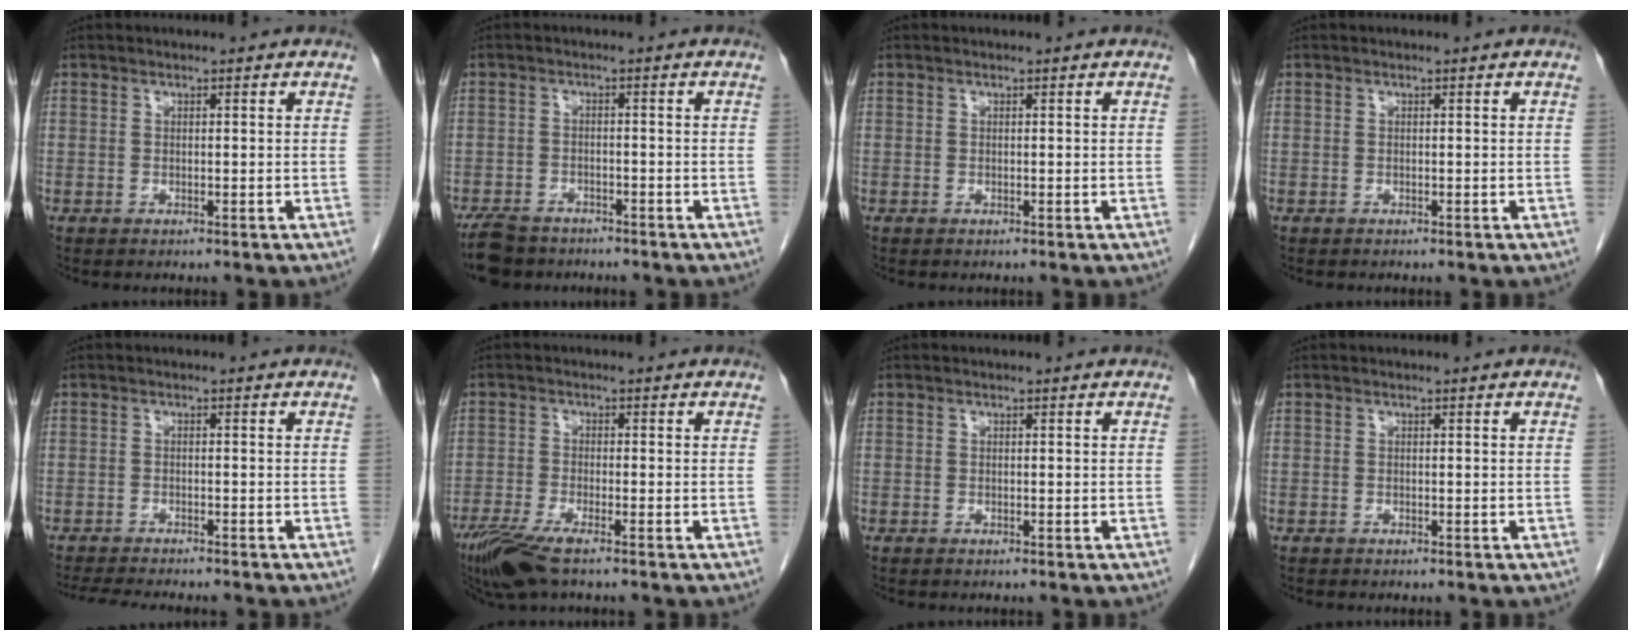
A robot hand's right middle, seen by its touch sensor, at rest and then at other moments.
{"total": 7.0, "force": [-5.9, 3.0, 2.5], "torque": [-0.046, -0.010, -0.097]}
{"total": 0.0}
{"total": 0.0}
{"total": 7.5, "force": [-6.7, 0.8, 3.1], "torque": [-0.048, -0.014, -0.103]}
{"total": 7.1, "force": [-5.0, 1.0, 5.0], "torque": [-0.096, -0.019, -0.092]}
{"total": 0.0}
{"total": 0.0}